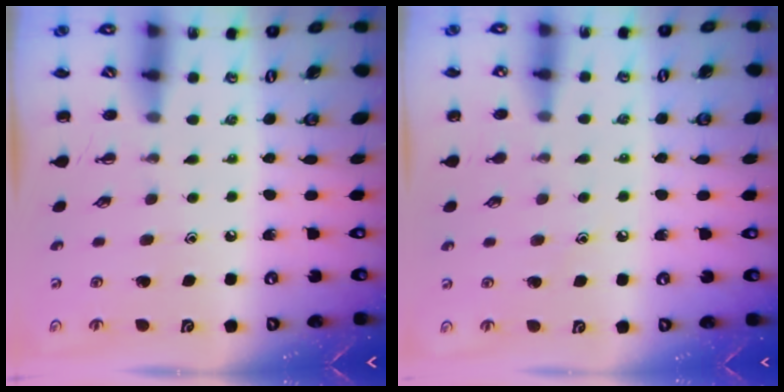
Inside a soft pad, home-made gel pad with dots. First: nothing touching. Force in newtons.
{"total": 5.8, "press": 5.6, "slide": 1.6}